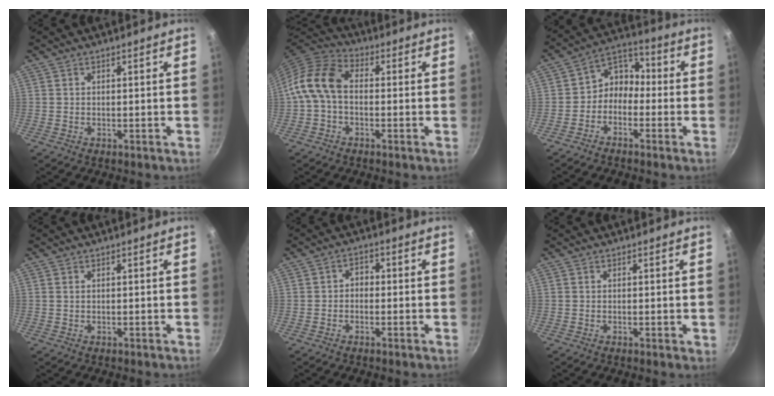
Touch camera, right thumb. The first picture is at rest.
{"total": 9.4, "force": [-0.9, 6.3, 7.0], "torque": [-0.132, 0.035, -0.036]}
{"total": 6.7, "force": [-2.3, 5.4, 3.4], "torque": [-0.029, 0.046, -0.060]}
{"total": 0.0}
{"total": 2.4, "force": [-0.6, 1.9, 1.3], "torque": [-0.011, 0.012, -0.015]}
{"total": 0.8, "force": [0.0, 0.1, 0.8], "torque": [-0.010, -0.004, -0.002]}